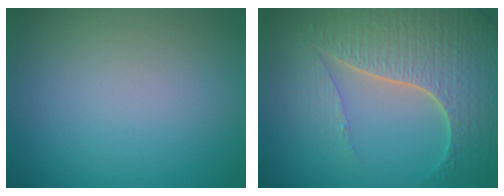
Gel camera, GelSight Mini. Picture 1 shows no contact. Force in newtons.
{"total": 7.7, "press": 5.6, "slide": 5.3}